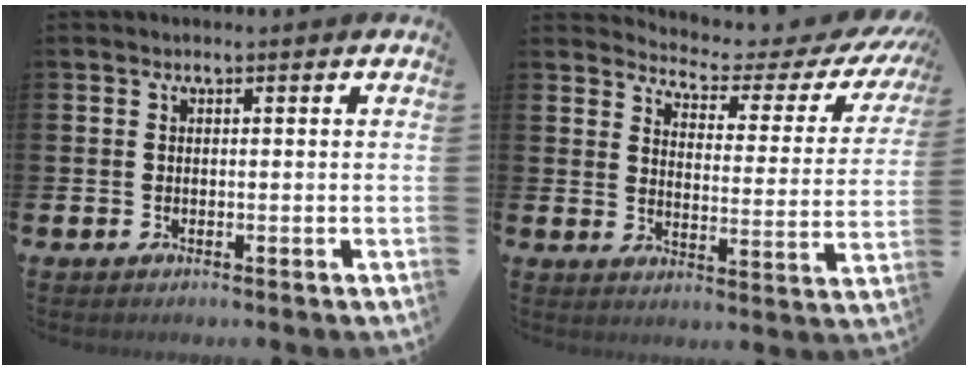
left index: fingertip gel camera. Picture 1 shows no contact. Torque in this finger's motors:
{"motor_torque": [1.18, -0.95, 0.12, 0.03]}